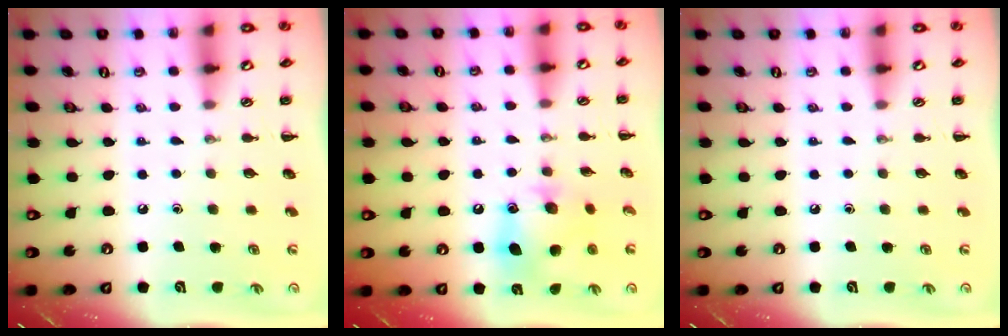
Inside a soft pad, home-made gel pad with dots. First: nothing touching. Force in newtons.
{"total": 11.7, "press": 11.6, "slide": 1.6}
{"total": 0.0}